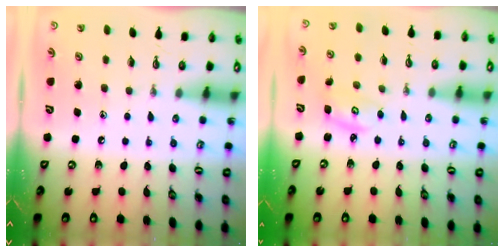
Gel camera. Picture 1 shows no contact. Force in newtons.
{"total": 3.4, "press": 3.4, "slide": 0.1}